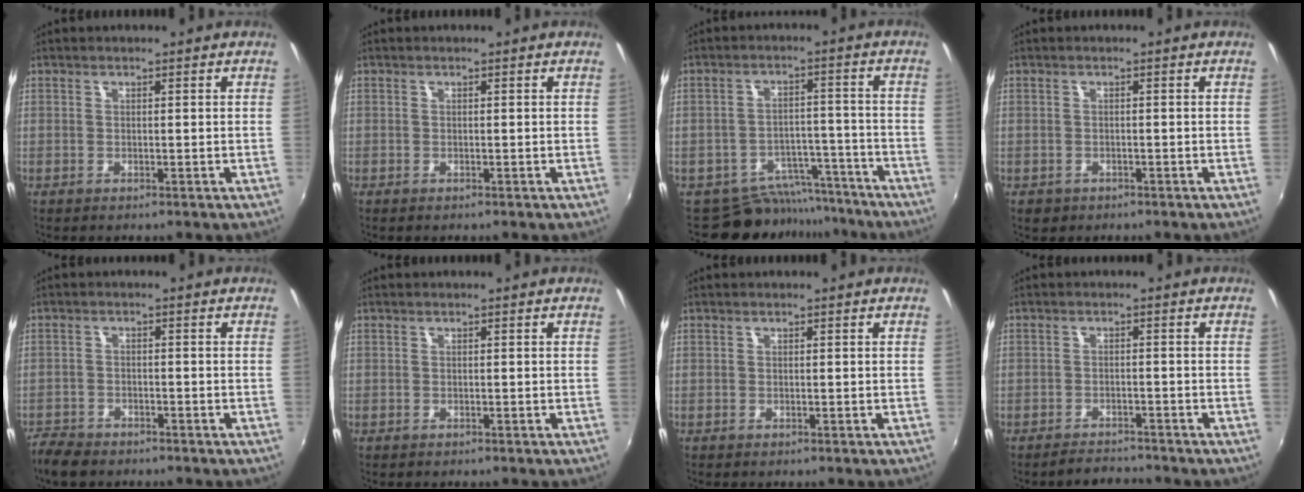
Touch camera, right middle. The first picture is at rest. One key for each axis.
{"total": 0.0}
{"total": 10.0, "fx": -8.9, "fy": 4.4, "fz": 0.8, "tx": -0.017, "ty": 0.032, "tz": -0.117}
{"total": 2.2, "fx": -1.0, "fy": 1.7, "fz": 0.8, "tx": -0.020, "ty": -0.003, "tz": -0.012}
{"total": 5.4, "fx": -4.7, "fy": 2.0, "fz": 1.6, "tx": -0.055, "ty": -0.014, "tz": -0.090}
{"total": 0.0}
{"total": 0.0}
{"total": 3.3, "fx": -3.3, "fy": 0.6, "fz": 0.2, "tx": -0.018, "ty": 0.004, "tz": -0.054}